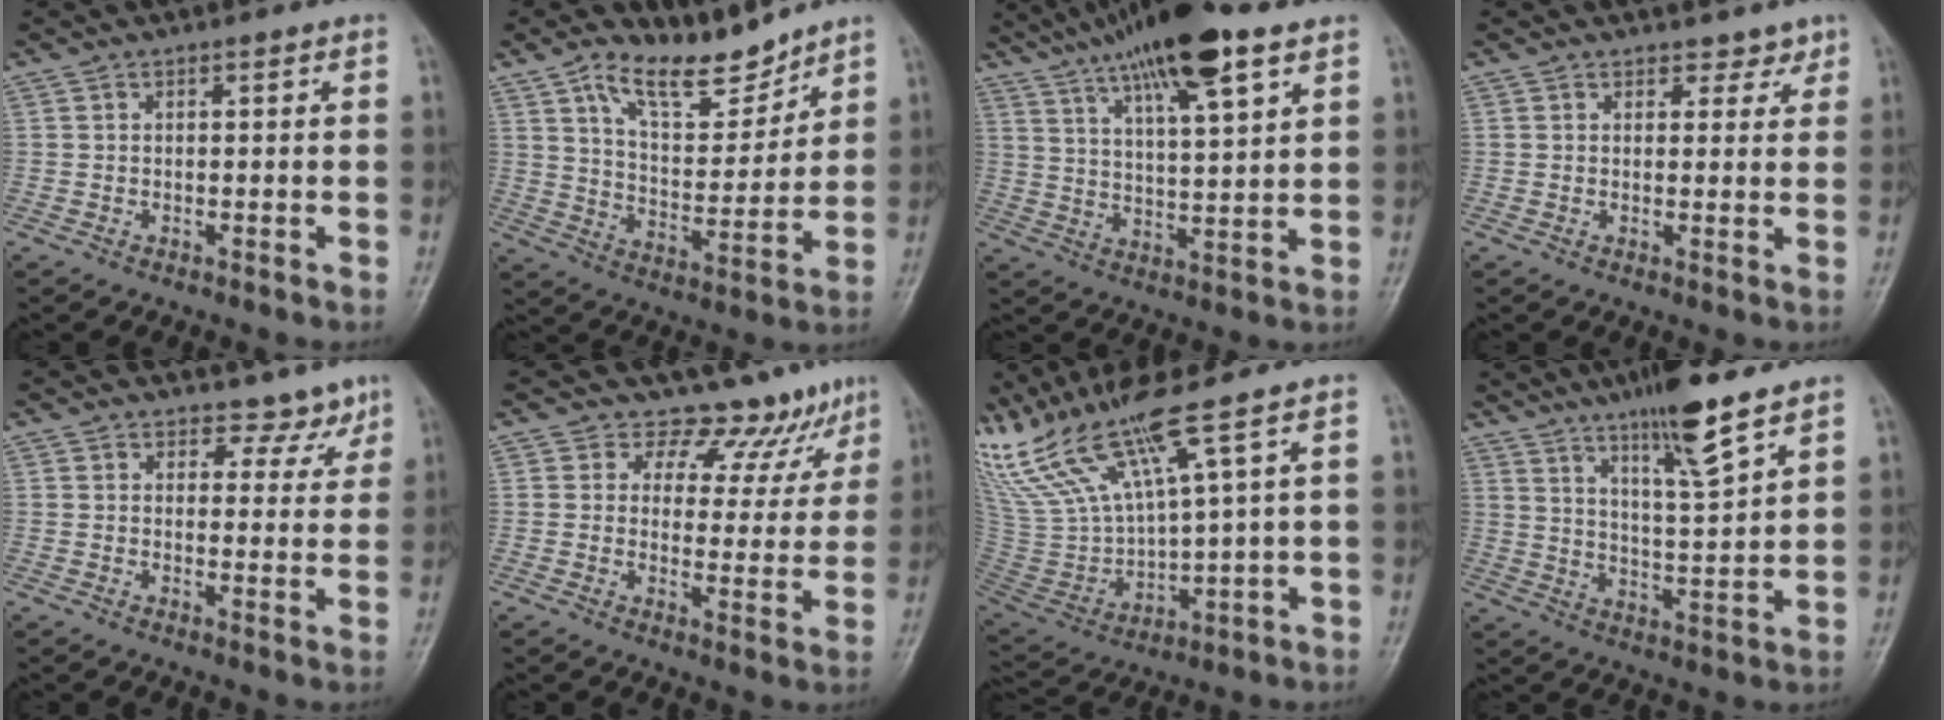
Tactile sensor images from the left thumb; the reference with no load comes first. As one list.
[{"total": 11.5, "force": [9.0, 4.7, 5.4], "torque": [-0.071, -0.062, 0.170]}, {"total": 17.7, "force": [11.2, 3.5, 13.3], "torque": [-0.223, -0.025, 0.194]}, {"total": 2.6, "force": [2.0, 1.6, 0.4], "torque": [0.021, -0.011, 0.021]}, {"total": 4.8, "force": [3.8, 2.8, 0.4], "torque": [0.026, -0.028, 0.040]}, {"total": 9.3, "force": [7.9, 4.7, 1.1], "torque": [0.025, -0.054, 0.090]}, {"total": 18.1, "force": [12.4, 1.5, 13.1], "torque": [-0.267, -0.050, 0.256]}, {"total": 12.0, "force": [8.2, 1.3, 8.6], "torque": [-0.142, -0.050, 0.142]}]